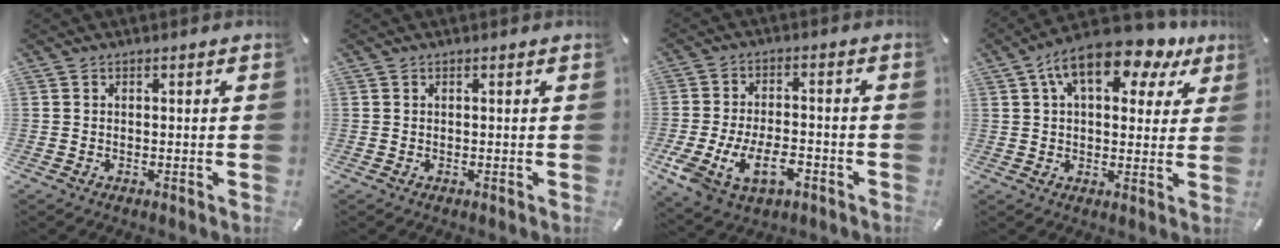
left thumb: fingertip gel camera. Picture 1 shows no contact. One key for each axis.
{"total": 0.0}
{"total": 13.0, "fx": -4.8, "fy": 7.9, "fz": 9.1, "tx": -0.185, "ty": 0.007, "tz": -0.083}
{"total": 13.3, "fx": 6.8, "fy": 6.7, "fz": 9.3, "tx": -0.151, "ty": -0.019, "tz": 0.116}